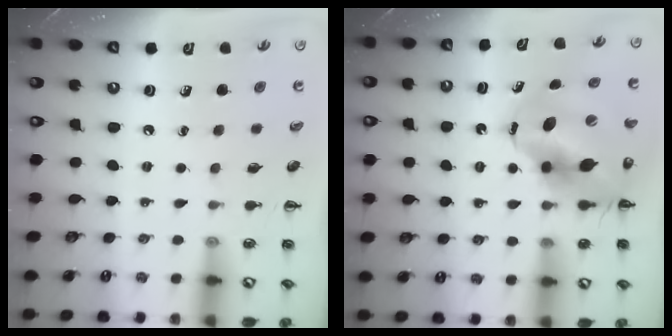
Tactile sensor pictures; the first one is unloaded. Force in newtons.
{"total": 12.7, "press": 12.3, "slide": 3.1}